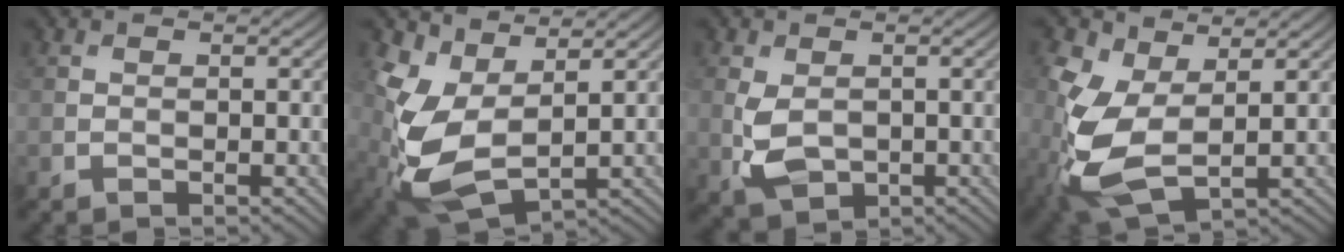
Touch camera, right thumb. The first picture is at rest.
{"total": 9.3, "force": [1.3, 5.5, 7.3], "torque": [-0.189, -0.014, 0.023]}
{"total": 4.8, "force": [-0.6, 3.2, 3.5], "torque": [-0.088, -0.012, -0.008]}
{"total": 10.9, "force": [-0.1, 6.1, 9.0], "torque": [-0.252, -0.006, -0.006]}